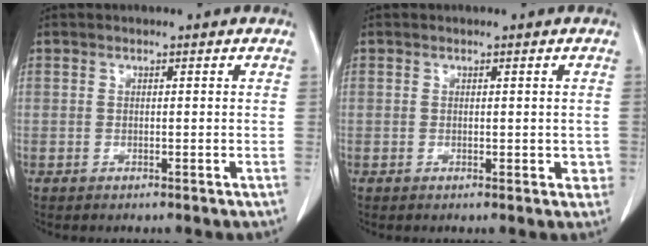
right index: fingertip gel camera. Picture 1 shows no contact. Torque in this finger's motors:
{"motor_torque": [-0.05, 0.37, 0.09, 0.05]}